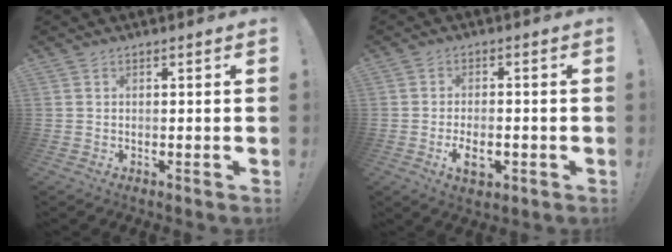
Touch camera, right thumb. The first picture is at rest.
{"total": 6.7, "force": [-2.6, 3.3, 5.2], "torque": [-0.089, 0.004, -0.045]}